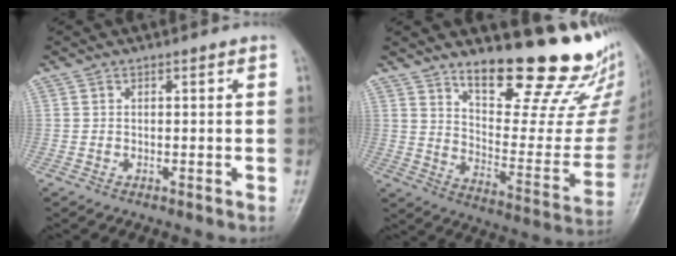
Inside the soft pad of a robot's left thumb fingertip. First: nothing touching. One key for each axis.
{"total": 23.1, "fx": 18.2, "fy": 7.1, "fz": 12.2, "tx": -0.120, "ty": -0.137, "tz": 0.258}